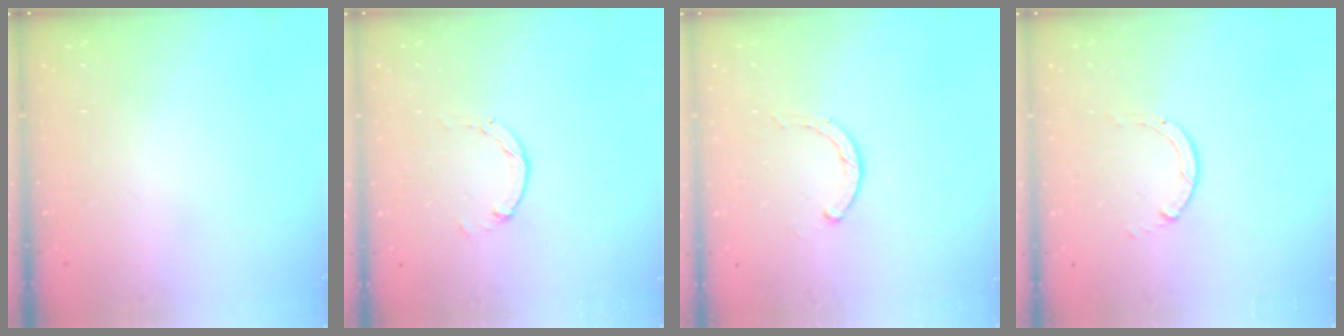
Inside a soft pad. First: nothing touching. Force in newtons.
{"total": 1.5, "press": 1.5, "slide": 0.2}
{"total": 2.3, "press": 2.3, "slide": 0.3}
{"total": 0.9, "press": 0.9, "slide": 0.1}